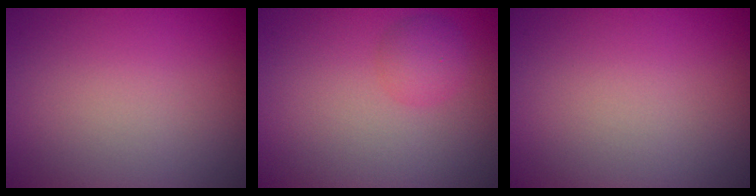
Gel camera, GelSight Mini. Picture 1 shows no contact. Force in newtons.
{"total": 1.8, "press": 1.8, "slide": 0.1}
{"total": 0.0}